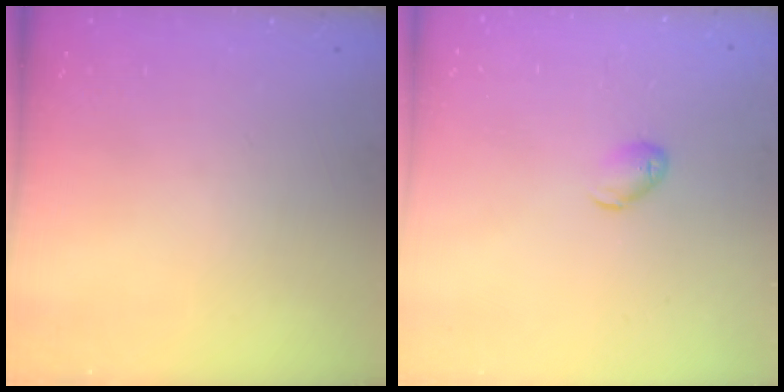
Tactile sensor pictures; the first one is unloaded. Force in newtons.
{"total": 6.2, "press": 6.1, "slide": 1.1}